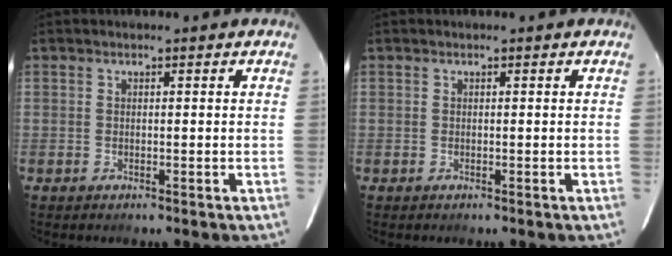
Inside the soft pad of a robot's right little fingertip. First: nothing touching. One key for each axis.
{"total": 0.0}